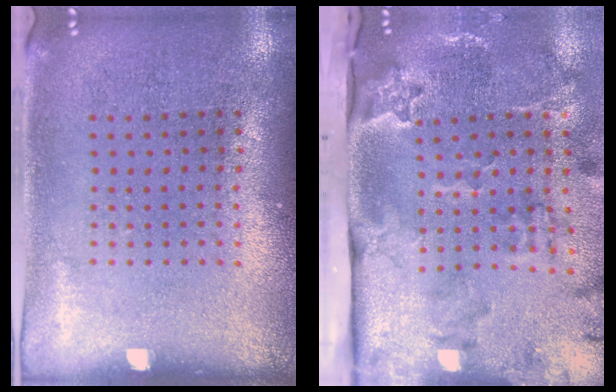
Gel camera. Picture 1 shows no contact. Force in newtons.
{"total": 3.7, "press": 2.5, "slide": 2.7}